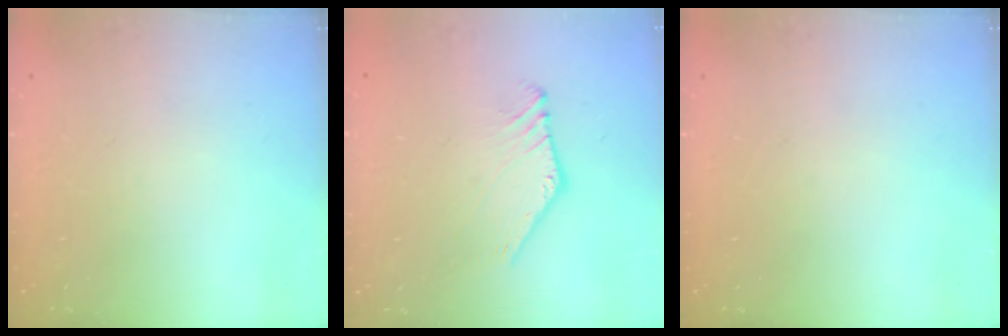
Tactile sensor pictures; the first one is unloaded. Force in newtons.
{"total": 2.1, "press": 2.1, "slide": 0.1}
{"total": 0.0}